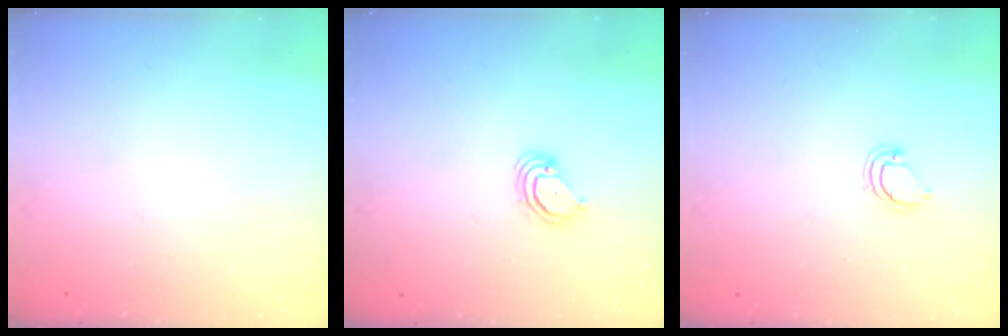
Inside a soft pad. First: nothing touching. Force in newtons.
{"total": 3.5, "press": 3.5, "slide": 0.3}
{"total": 3.9, "press": 3.9, "slide": 0.3}